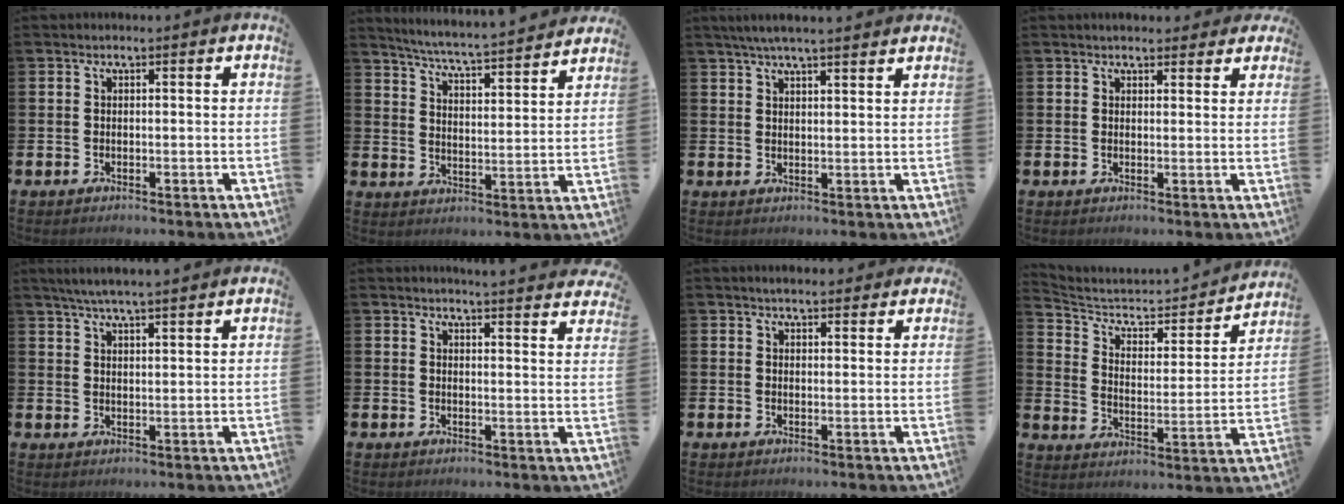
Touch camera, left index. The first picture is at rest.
{"total": 5.7, "force": [5.5, -0.3, 1.4], "torque": [-0.053, -0.048, 0.092]}
{"total": 4.4, "force": [4.0, 0.2, 1.8], "torque": [-0.042, -0.007, 0.073]}
{"total": 2.7, "force": [2.4, 1.1, 0.0], "torque": [0.004, -0.007, 0.043]}
{"total": 5.0, "force": [4.8, -0.1, 1.5], "torque": [-0.038, -0.015, 0.086]}
{"total": 3.7, "force": [3.7, -0.4, 0.0], "torque": [0.001, -0.028, 0.065]}
{"total": 2.6, "force": [2.6, 0.6, 0.3], "torque": [-0.010, -0.004, 0.046]}
{"total": 6.0, "force": [5.0, 2.5, 2.2], "torque": [-0.070, -0.040, 0.076]}